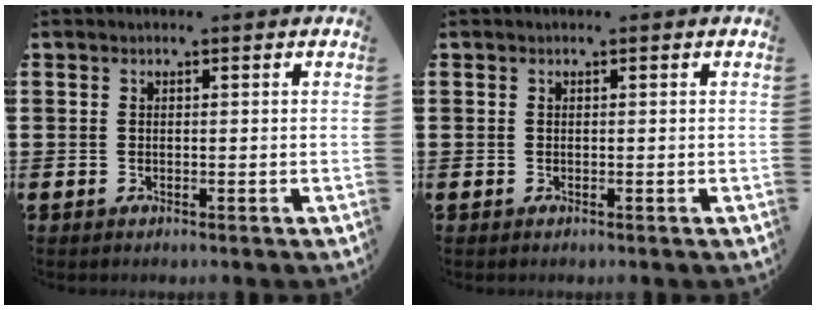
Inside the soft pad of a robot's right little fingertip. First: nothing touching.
{"total": 0.0}